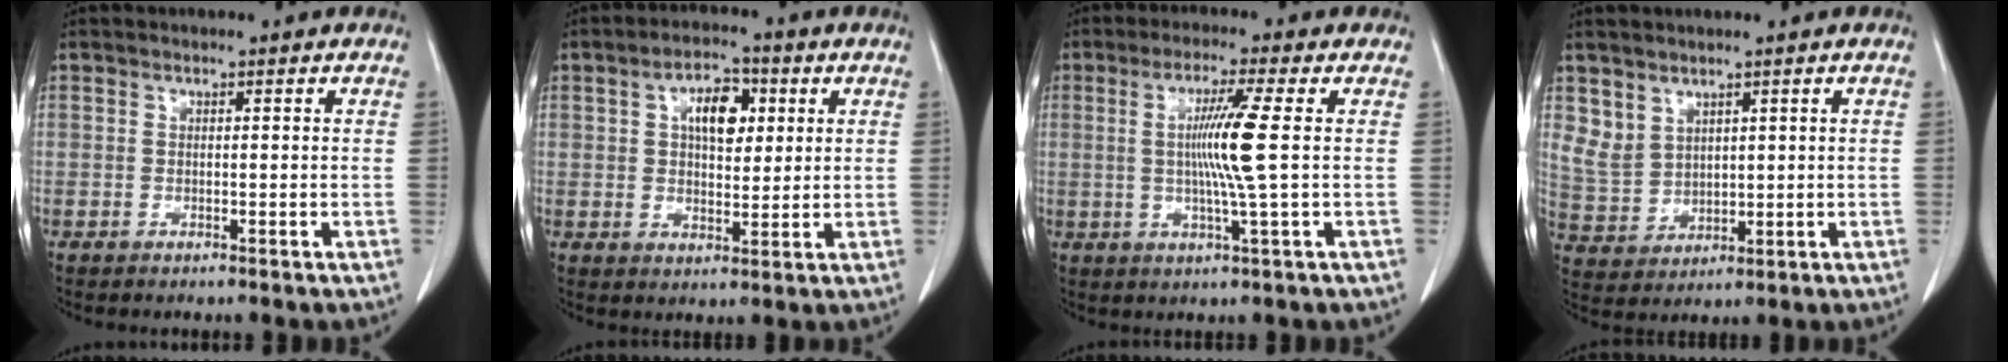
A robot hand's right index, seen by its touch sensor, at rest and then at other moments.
{"total": 7.1, "force": [2.1, 3.6, 5.7], "torque": [-0.097, 0.013, 0.036]}
{"total": 7.7, "force": [0.6, -1.4, 7.6], "torque": [-0.144, -0.005, 0.014]}
{"total": 5.4, "force": [3.4, 4.0, 1.4], "torque": [-0.035, 0.004, 0.086]}